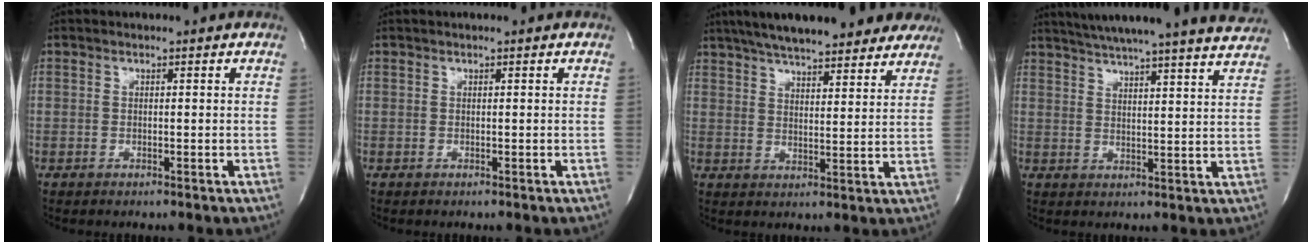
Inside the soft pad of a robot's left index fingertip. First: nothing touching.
{"total": 0.0}
{"total": 22.2, "force": [18.5, 5.1, 11.1], "torque": [-0.185, 0.032, 0.246]}
{"total": 24.9, "force": [22.8, 0.6, 10.2], "torque": [-0.170, -0.035, 0.287]}